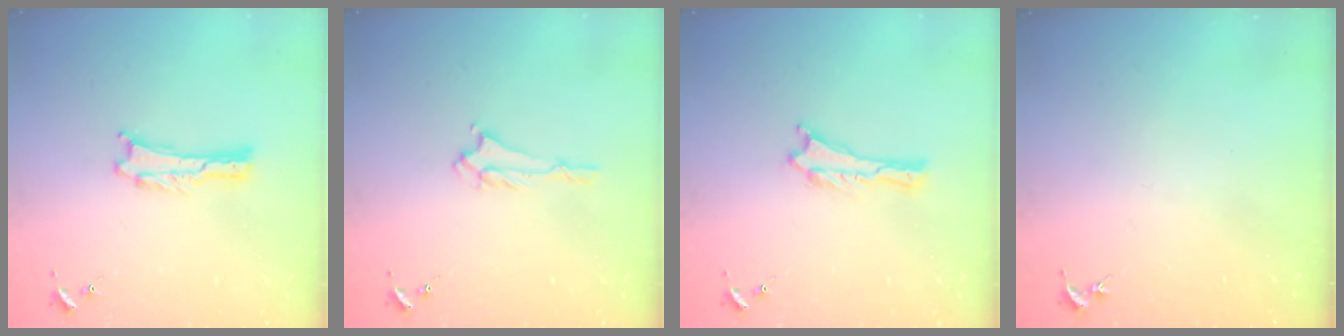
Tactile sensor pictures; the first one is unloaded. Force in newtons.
{"total": 1.4, "press": 1.3, "slide": 0.2}
{"total": 0.0}
{"total": 0.0}